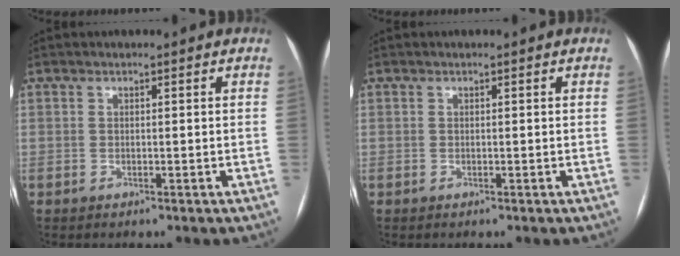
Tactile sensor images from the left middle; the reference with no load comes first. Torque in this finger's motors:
{"motor_torque": [0.00, 0.01, 0.02, 0.00]}